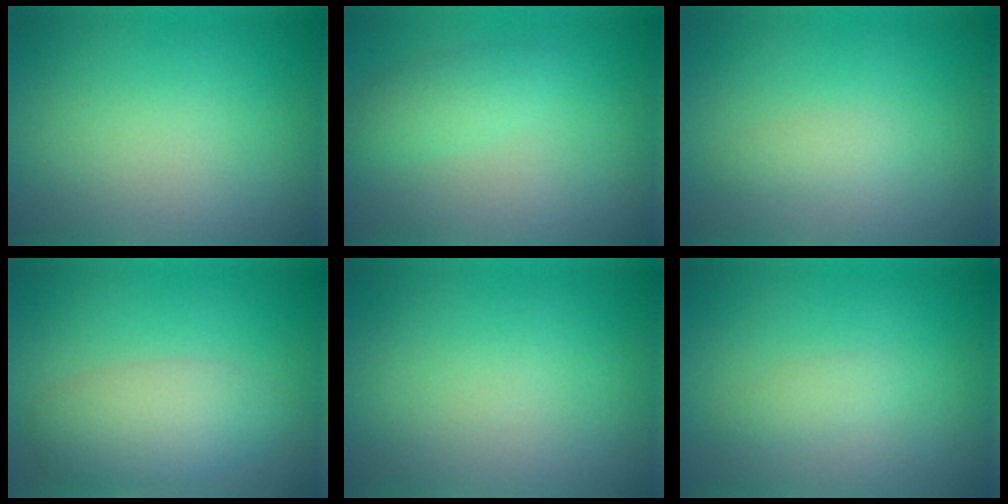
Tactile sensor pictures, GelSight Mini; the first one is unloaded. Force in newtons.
{"total": 2.0, "press": 2.0, "slide": 0.1}
{"total": 0.9, "press": 0.9, "slide": 0.0}
{"total": 4.3, "press": 4.3, "slide": 0.1}
{"total": 0.0}
{"total": 1.1, "press": 1.1, "slide": 0.0}